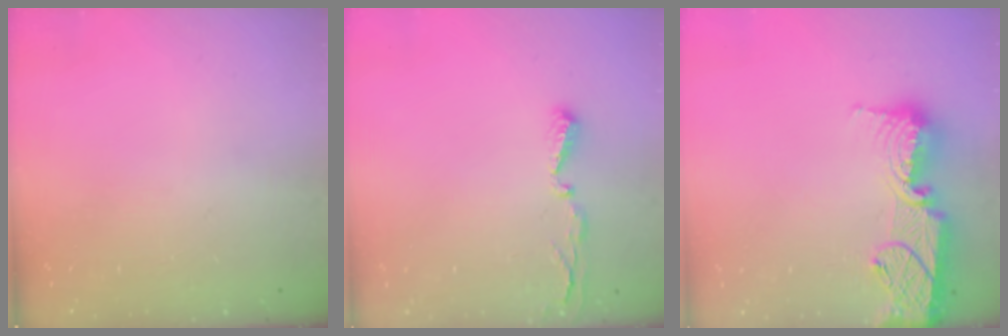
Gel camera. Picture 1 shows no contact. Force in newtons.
{"total": 4.0, "press": 4.0, "slide": 0.4}
{"total": 16.0, "press": 15.9, "slide": 1.4}